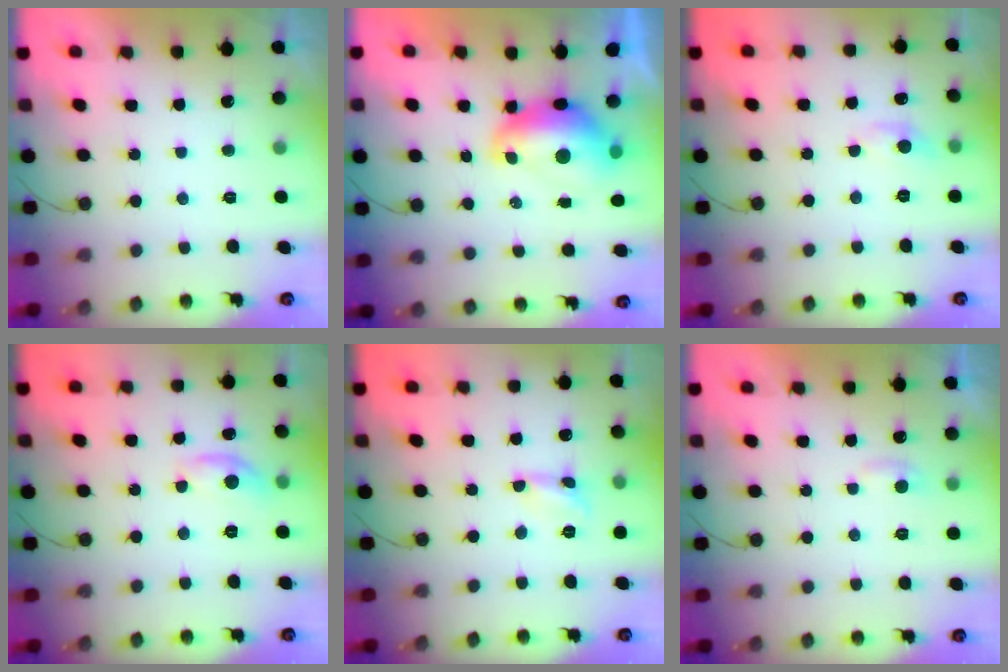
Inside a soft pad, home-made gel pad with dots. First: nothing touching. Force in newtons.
{"total": 10.1, "press": 10.0, "slide": 1.4}
{"total": 4.4, "press": 4.4, "slide": 0.5}
{"total": 7.0, "press": 7.0, "slide": 0.4}
{"total": 2.0, "press": 2.0, "slide": 0.2}
{"total": 4.6, "press": 4.5, "slide": 0.5}